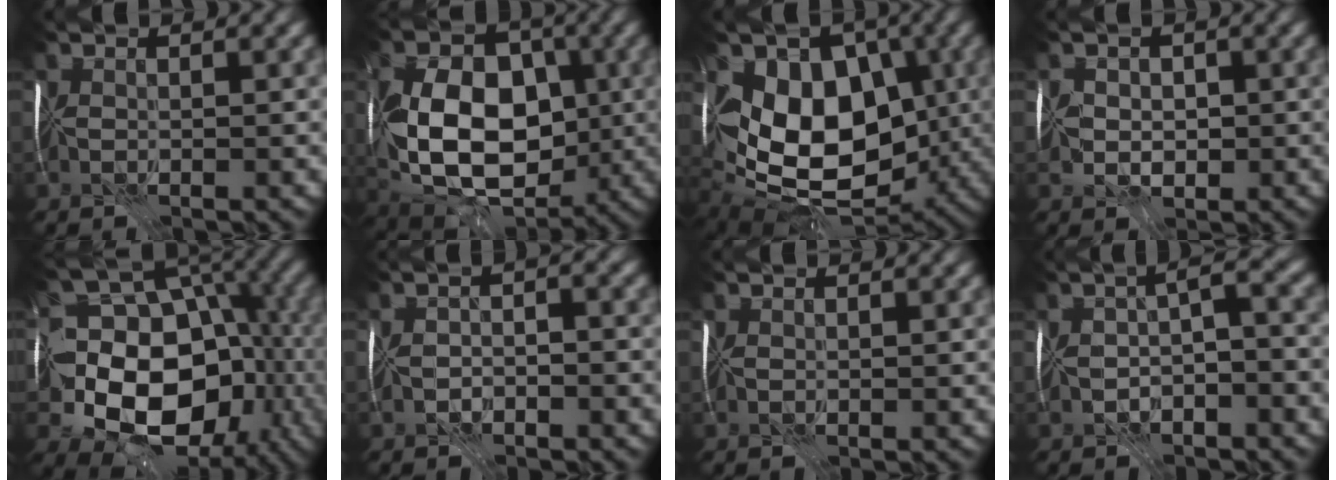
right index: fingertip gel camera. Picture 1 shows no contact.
{"total": 12.9, "force": [-1.0, 8.7, 9.4], "torque": [-0.165, -0.020, -0.012]}
{"total": 13.3, "force": [0.4, 9.1, 9.8], "torque": [-0.133, -0.014, 0.005]}
{"total": 2.0, "force": [-0.4, 1.8, 0.9], "torque": [-0.014, -0.004, -0.011]}
{"total": 15.2, "force": [-3.0, 11.3, 9.7], "torque": [-0.142, -0.017, -0.047]}
{"total": 1.9, "force": [-1.6, 0.5, 0.9], "torque": [-0.013, -0.002, -0.033]}
{"total": 0.0}
{"total": 3.9, "force": [-1.6, 1.3, 3.3], "torque": [-0.055, 0.004, -0.037]}